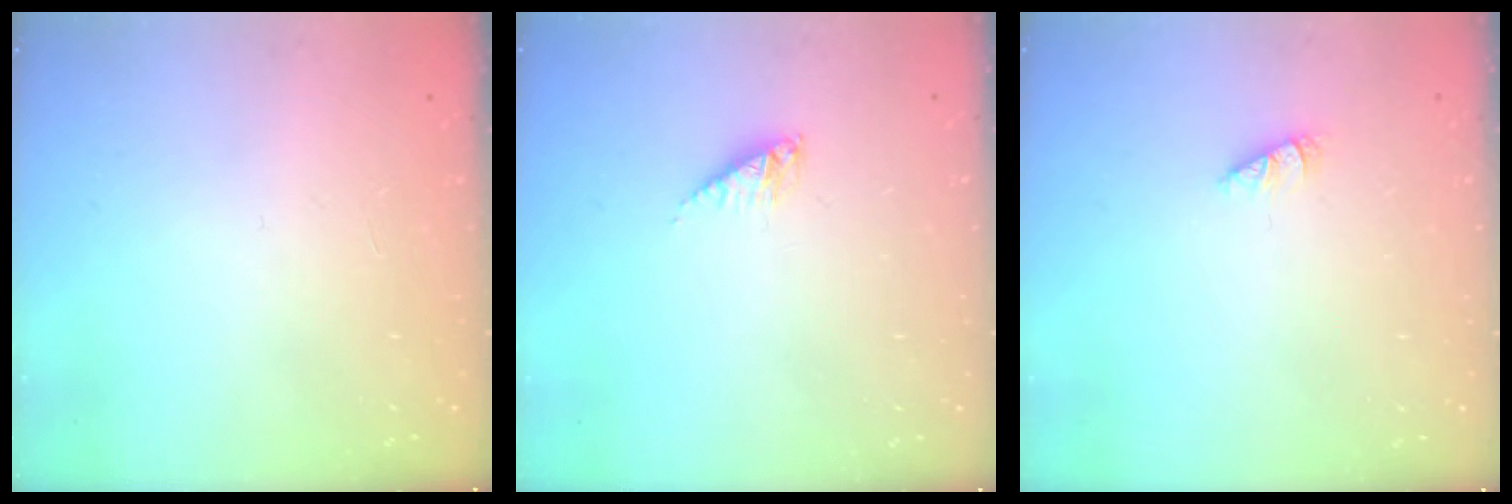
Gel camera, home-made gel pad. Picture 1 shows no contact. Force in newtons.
{"total": 4.3, "press": 4.3, "slide": 0.3}
{"total": 1.0, "press": 1.0, "slide": 0.2}